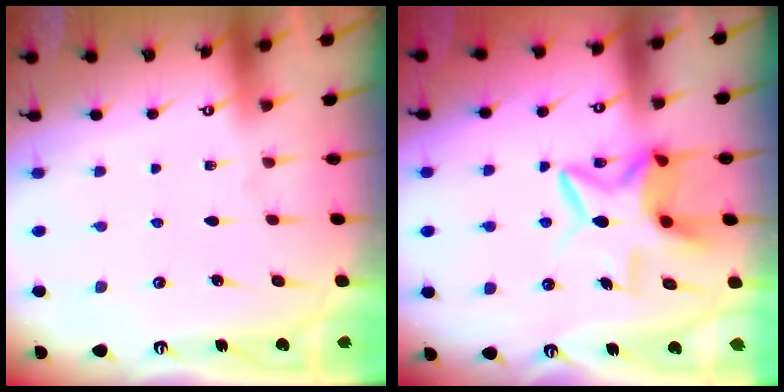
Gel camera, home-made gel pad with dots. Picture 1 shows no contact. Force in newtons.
{"total": 9.8, "press": 9.7, "slide": 1.6}